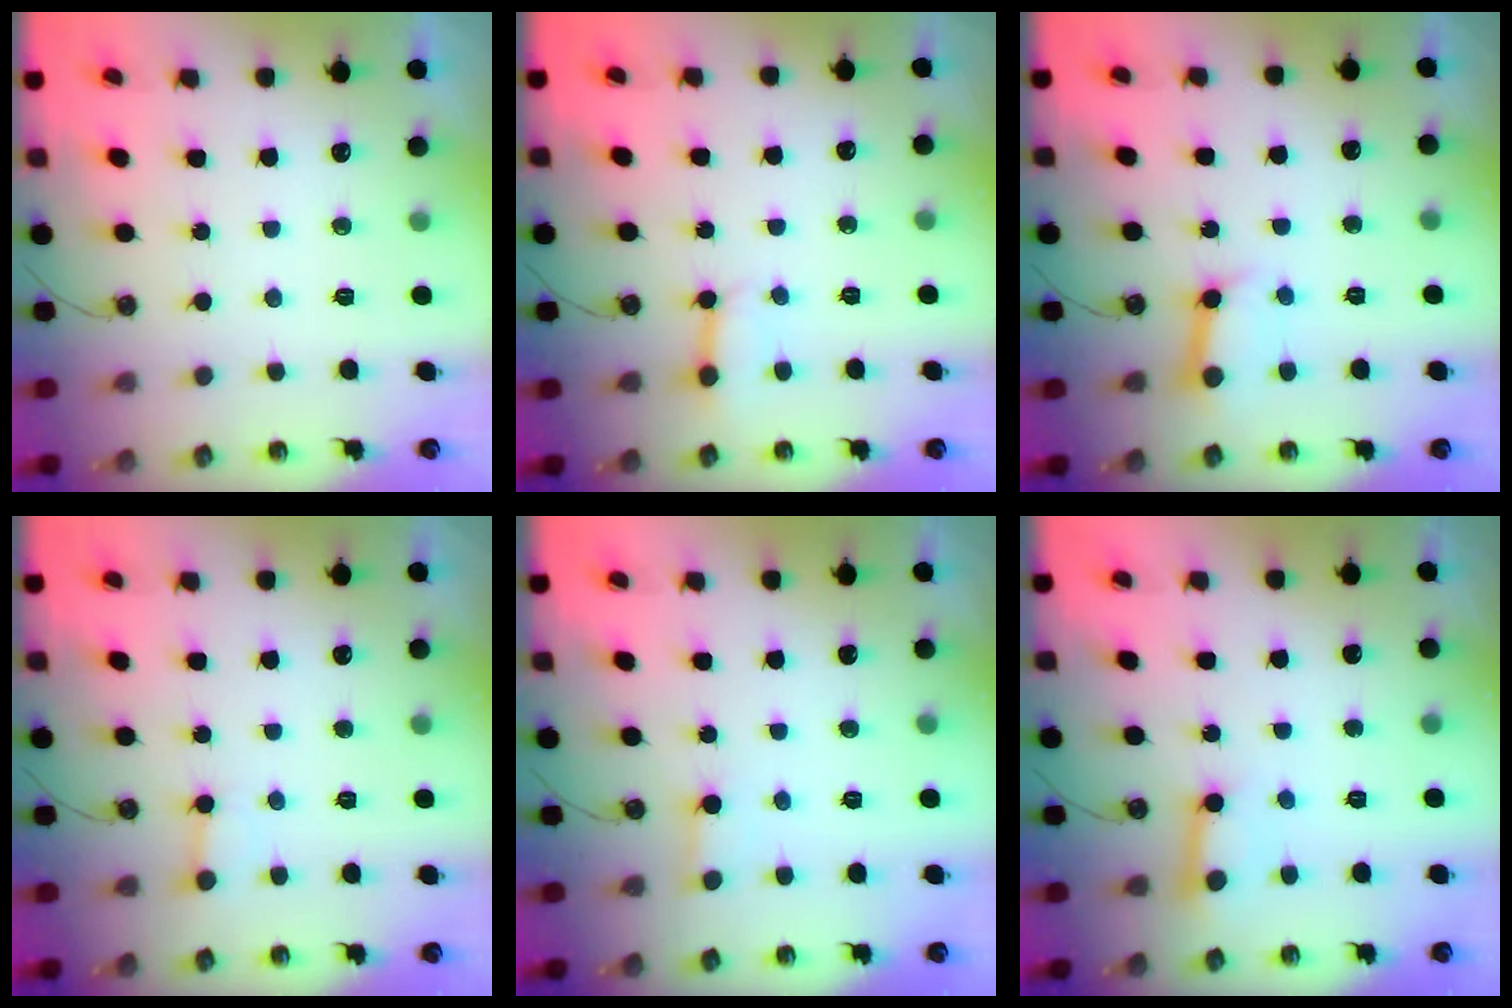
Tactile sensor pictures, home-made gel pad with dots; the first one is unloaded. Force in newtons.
{"total": 2.8, "press": 2.8, "slide": 0.3}
{"total": 7.3, "press": 7.3, "slide": 1.0}
{"total": 2.6, "press": 2.6, "slide": 0.1}
{"total": 2.7, "press": 2.7, "slide": 0.2}
{"total": 7.4, "press": 7.3, "slide": 0.7}